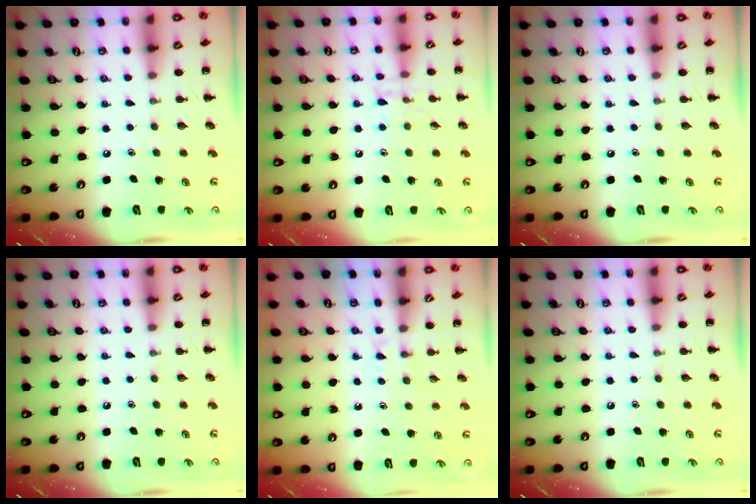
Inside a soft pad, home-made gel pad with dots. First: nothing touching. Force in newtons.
{"total": 6.6, "press": 6.5, "slide": 1.0}
{"total": 0.0}
{"total": 0.0}
{"total": 2.4, "press": 2.0, "slide": 1.2}
{"total": 0.0}